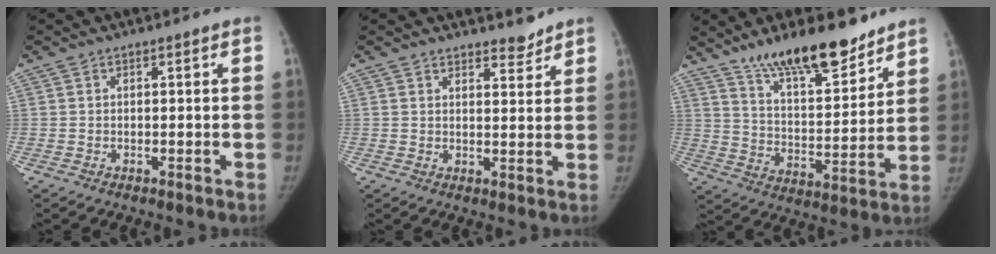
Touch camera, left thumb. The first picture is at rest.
{"total": 3.2, "force": [2.9, 1.0, 0.7], "torque": [0.009, -0.025, 0.044]}
{"total": 17.0, "force": [13.1, 5.1, 9.6], "torque": [-0.115, -0.084, 0.225]}